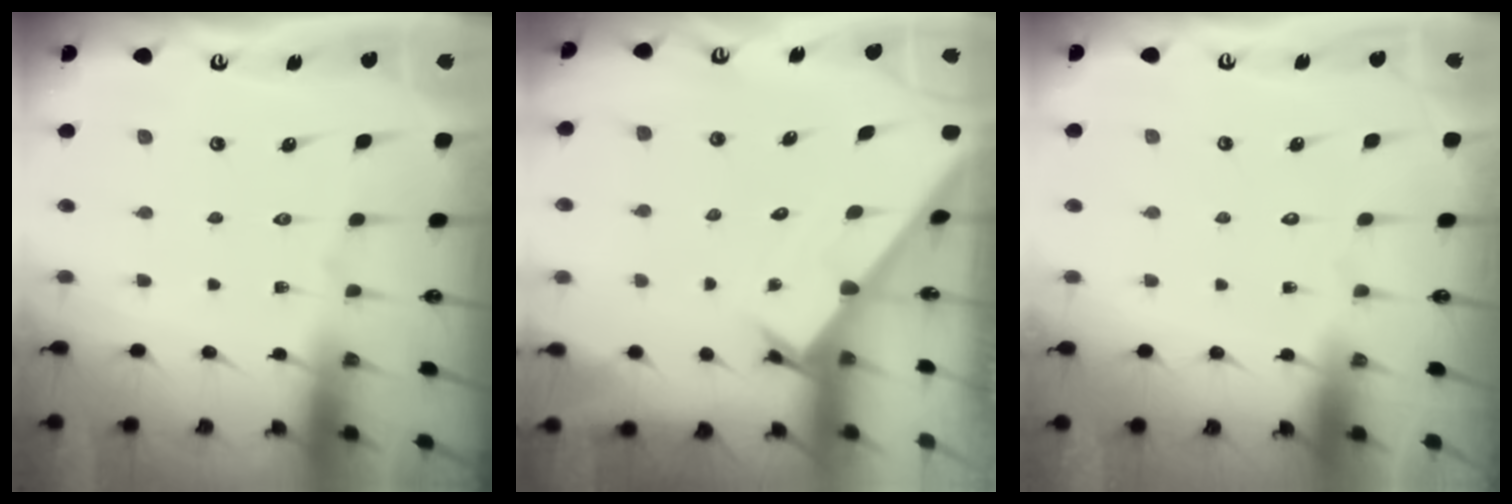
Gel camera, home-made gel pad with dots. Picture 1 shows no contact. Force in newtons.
{"total": 1.7, "press": 1.7, "slide": 0.1}
{"total": 1.7, "press": 1.7, "slide": 0.1}